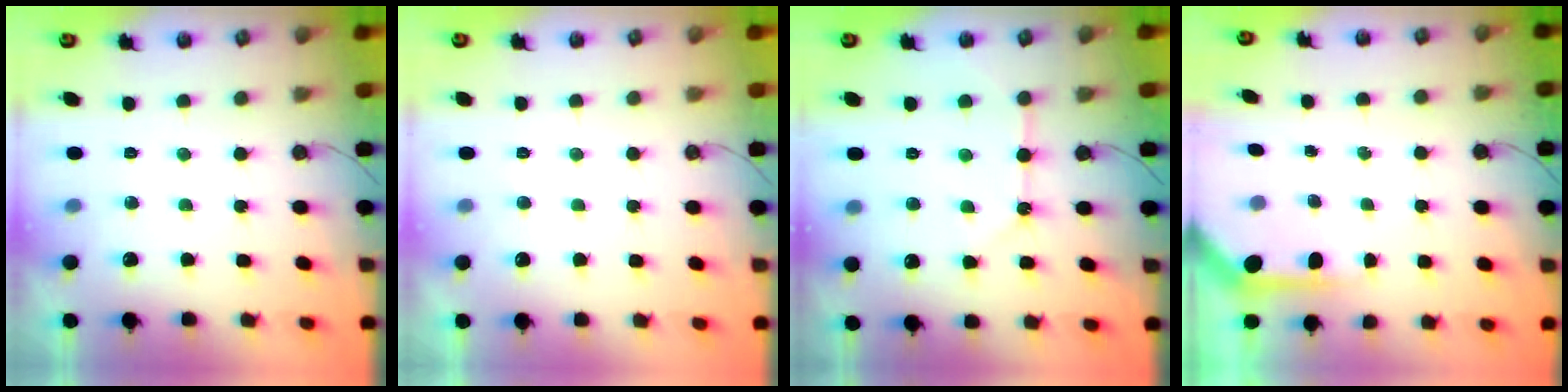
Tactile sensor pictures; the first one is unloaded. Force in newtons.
{"total": 0.0}
{"total": 9.6, "press": 9.5, "slide": 0.9}
{"total": 3.9, "press": 3.9, "slide": 0.3}